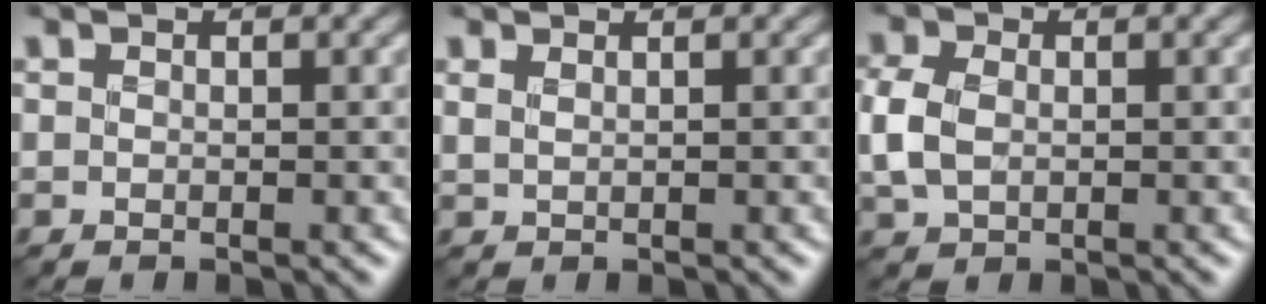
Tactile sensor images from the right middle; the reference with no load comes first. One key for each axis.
{"total": 0.5, "fx": 0.5, "fy": -0.1, "fz": 0.2, "tx": -0.004, "ty": 0.001, "tz": 0.011}
{"total": 3.0, "fx": -0.5, "fy": 2.1, "fz": 2.0, "tx": -0.050, "ty": 0.001, "tz": -0.016}